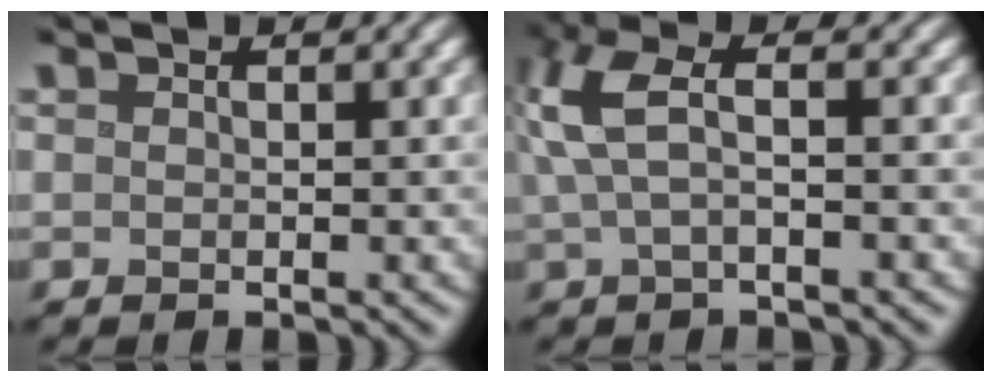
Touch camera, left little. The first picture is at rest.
{"total": 5.0, "force": [0.9, 1.9, 4.5], "torque": [-0.107, 0.012, 0.009]}